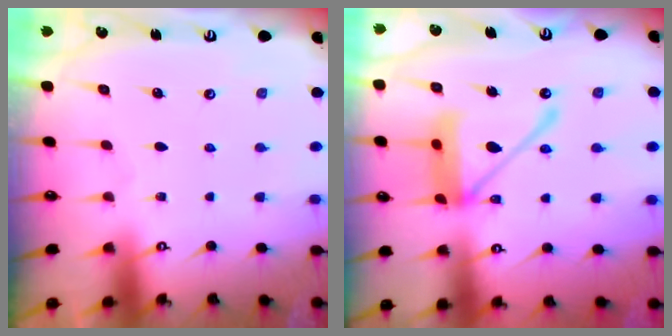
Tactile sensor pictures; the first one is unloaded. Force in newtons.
{"total": 15.1, "press": 15.0, "slide": 1.8}